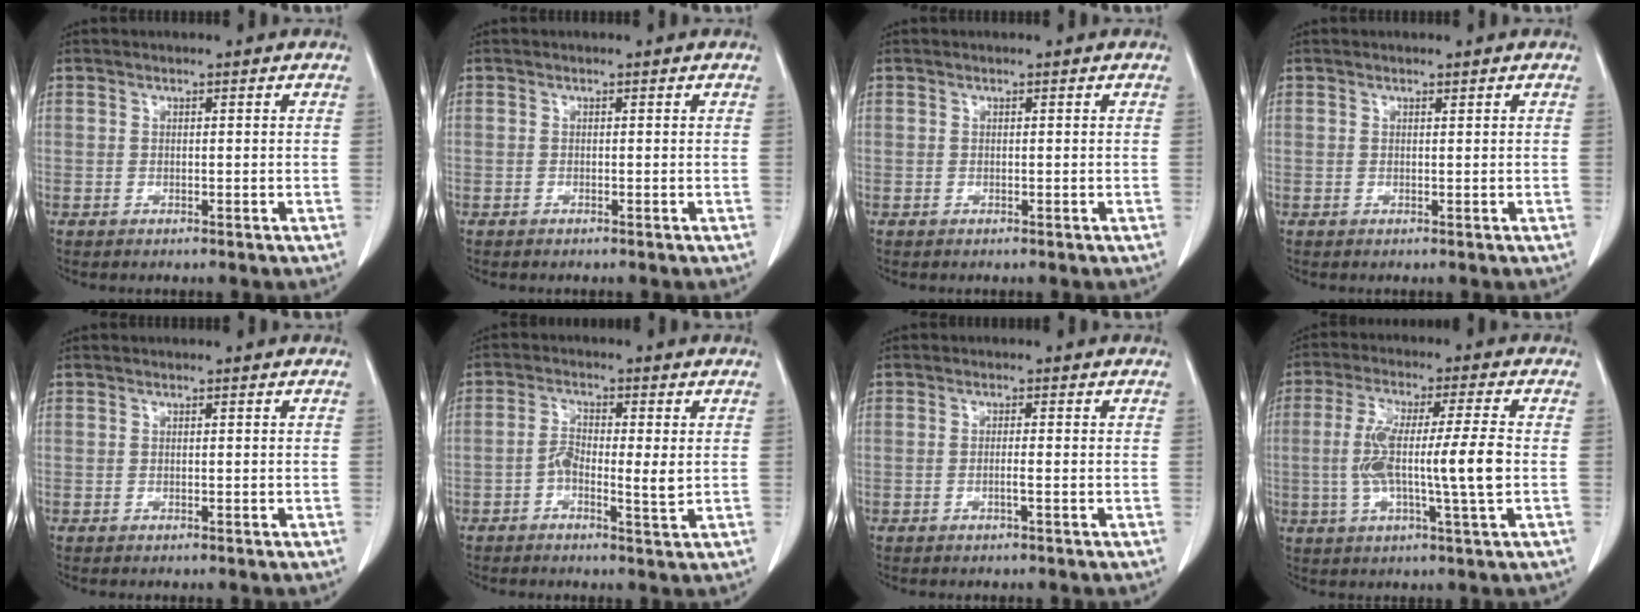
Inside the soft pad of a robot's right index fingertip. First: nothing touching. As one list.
[{"total": 0.0}, {"total": 0.0}, {"total": 0.0}, {"total": 0.0}, {"total": 5.0, "force": [-0.5, 1.4, 4.7], "torque": [-0.086, 0.002, -0.013]}, {"total": 1.2, "force": [-0.4, -0.2, 1.1], "torque": [-0.021, 0.000, -0.008]}, {"total": 11.7, "force": [-0.8, 0.4, 11.6], "torque": [-0.222, 0.006, -0.018]}]